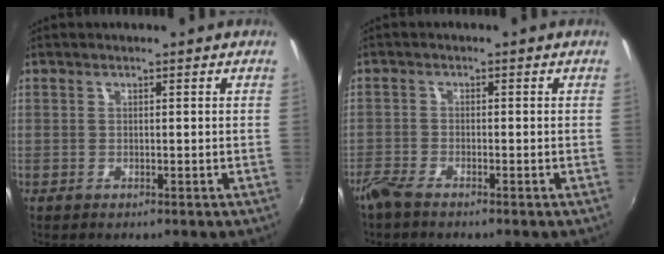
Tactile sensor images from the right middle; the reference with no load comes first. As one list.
[{"total": 3.5, "force": [-3.0, 0.8, 1.6], "torque": [-0.046, -0.010, -0.062]}]